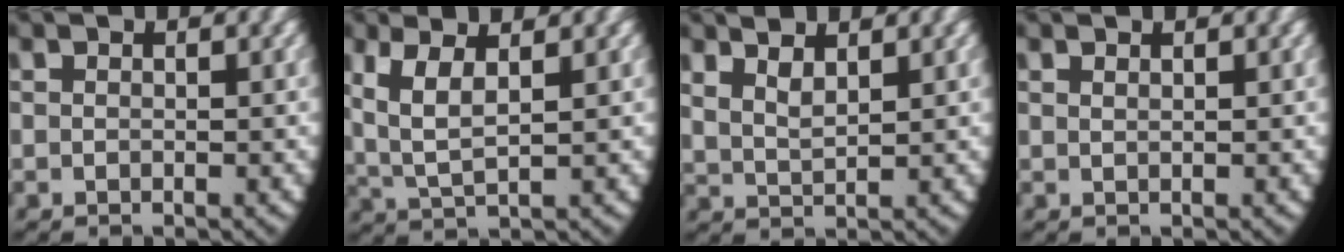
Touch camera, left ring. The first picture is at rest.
{"total": 5.1, "force": [1.3, 2.9, 3.9], "torque": [-0.108, -0.013, 0.031]}
{"total": 3.9, "force": [2.3, 2.4, 2.0], "torque": [-0.046, -0.001, 0.037]}
{"total": 0.8, "force": [0.6, -0.5, 0.1], "torque": [-0.002, -0.004, 0.016]}